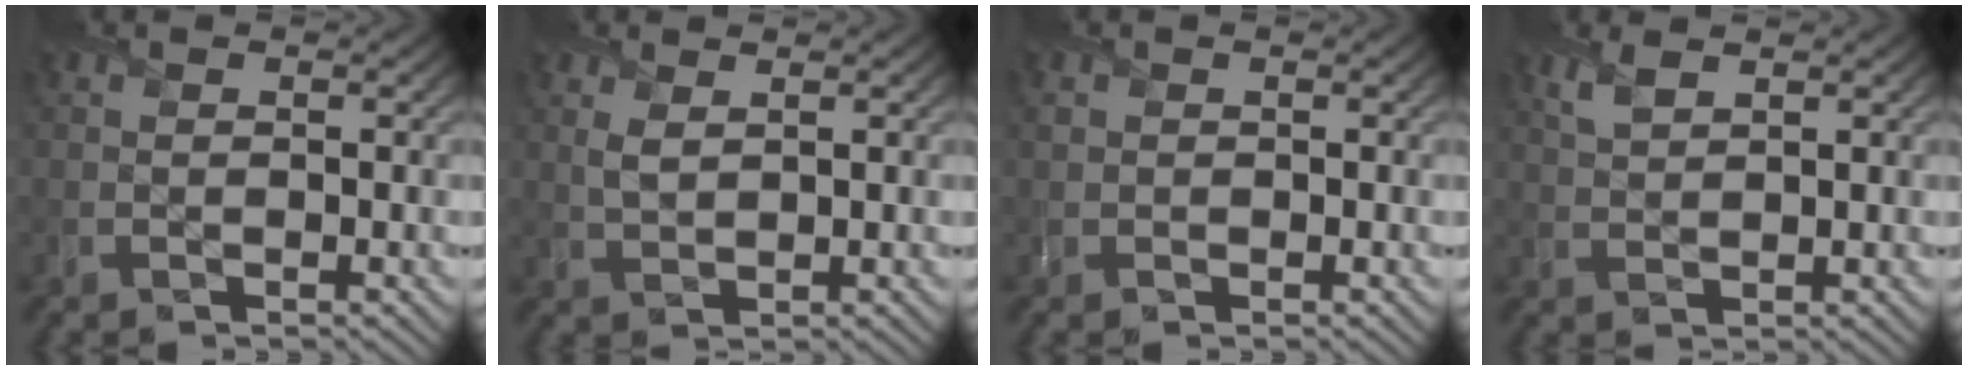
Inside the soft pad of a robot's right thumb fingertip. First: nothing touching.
{"total": 2.0, "force": [1.1, 0.8, 1.4], "torque": [-0.041, -0.001, 0.025]}
{"total": 0.6, "force": [0.3, 0.5, -0.1], "torque": [0.001, -0.001, 0.004]}
{"total": 2.1, "force": [1.6, 0.7, 1.1], "torque": [-0.031, 0.001, 0.037]}